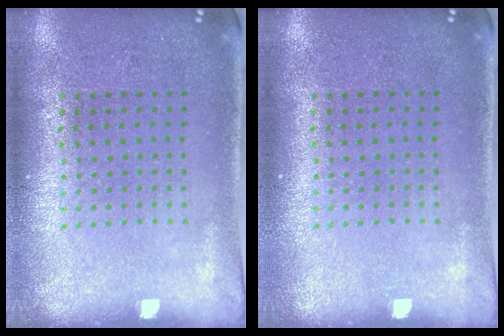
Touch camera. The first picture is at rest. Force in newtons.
{"total": 0.0}